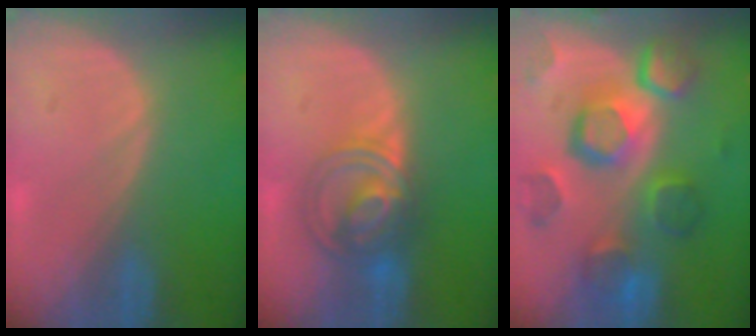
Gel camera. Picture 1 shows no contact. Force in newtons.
{"total": 6.7, "press": 6.4, "slide": 2.0}
{"total": 12.3, "press": 10.7, "slide": 6.0}